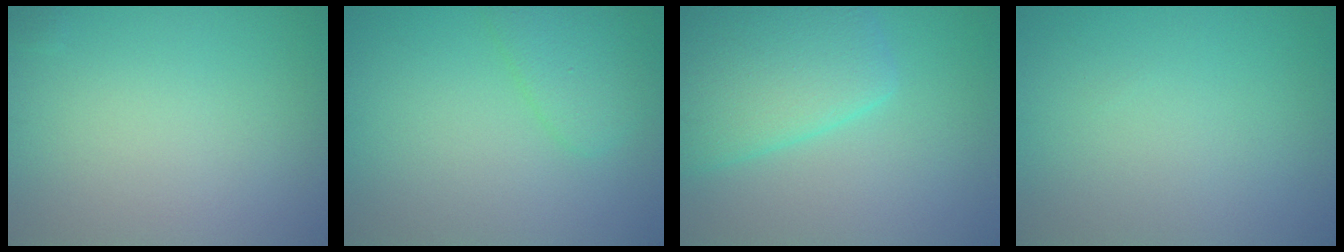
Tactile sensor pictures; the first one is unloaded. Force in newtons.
{"total": 2.7, "press": 2.6, "slide": 0.2}
{"total": 7.0, "press": 7.0, "slide": 0.4}
{"total": 0.0}